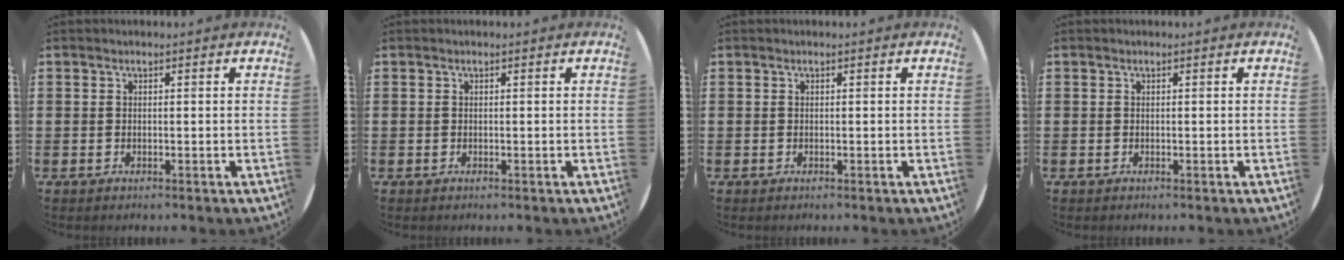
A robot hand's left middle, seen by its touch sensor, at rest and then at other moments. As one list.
[{"total": 0.0}, {"total": 0.0}, {"total": 0.0}]